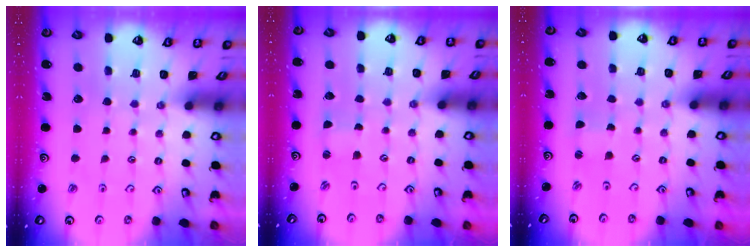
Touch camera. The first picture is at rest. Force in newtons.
{"total": 0.0}
{"total": 1.4, "press": 1.4, "slide": 0.3}